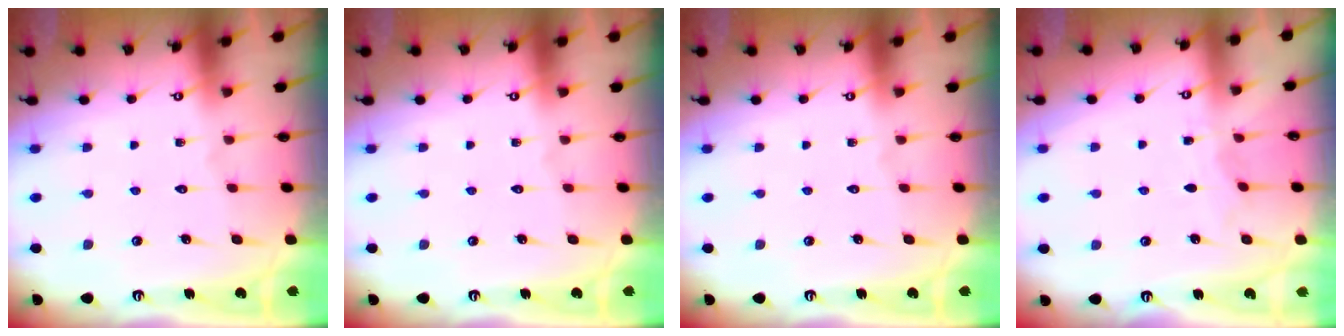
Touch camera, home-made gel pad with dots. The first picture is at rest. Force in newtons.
{"total": 0.0}
{"total": 0.0}
{"total": 3.5, "press": 3.5, "slide": 0.2}